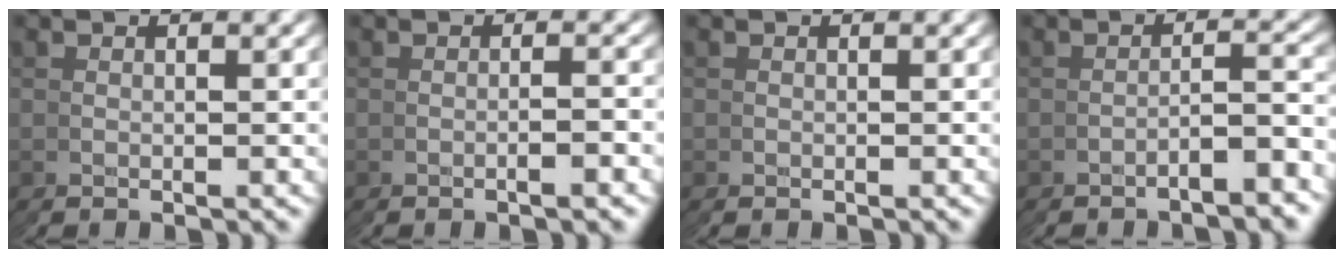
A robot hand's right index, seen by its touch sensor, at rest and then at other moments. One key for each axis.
{"total": 1.2, "fx": -0.6, "fy": -0.6, "fz": 0.9, "tx": -0.020, "ty": 0.005, "tz": -0.015}
{"total": 0.6, "fx": -0.3, "fy": 0.3, "fz": -0.4, "tx": 0.008, "ty": -0.003, "tz": -0.003}
{"total": 2.9, "fx": -2.5, "fy": -0.8, "fz": 1.1, "tx": -0.011, "ty": 0.007, "tz": -0.046}